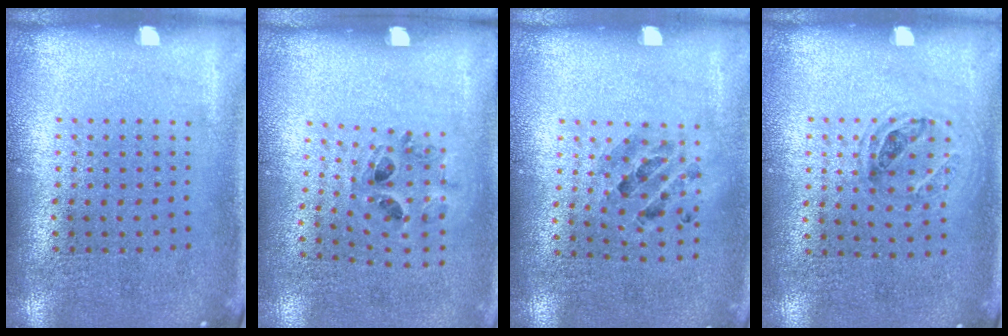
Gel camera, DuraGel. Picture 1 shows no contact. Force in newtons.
{"total": 1.1, "press": 0.9, "slide": 0.7}
{"total": 0.9, "press": 0.9, "slide": 0.1}
{"total": 1.1, "press": 0.9, "slide": 0.6}